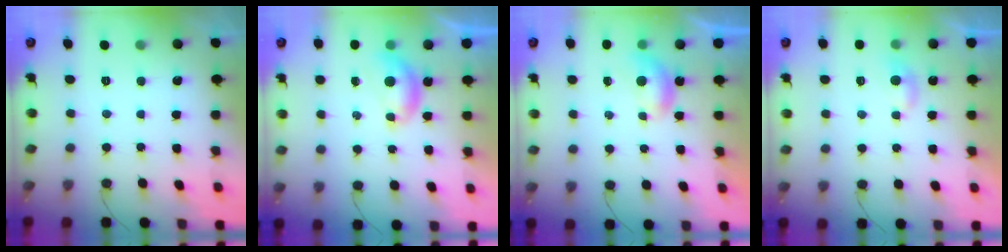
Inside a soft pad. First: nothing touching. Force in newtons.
{"total": 5.5, "press": 5.4, "slide": 0.8}
{"total": 4.0, "press": 4.0, "slide": 0.4}
{"total": 3.9, "press": 3.8, "slide": 0.4}